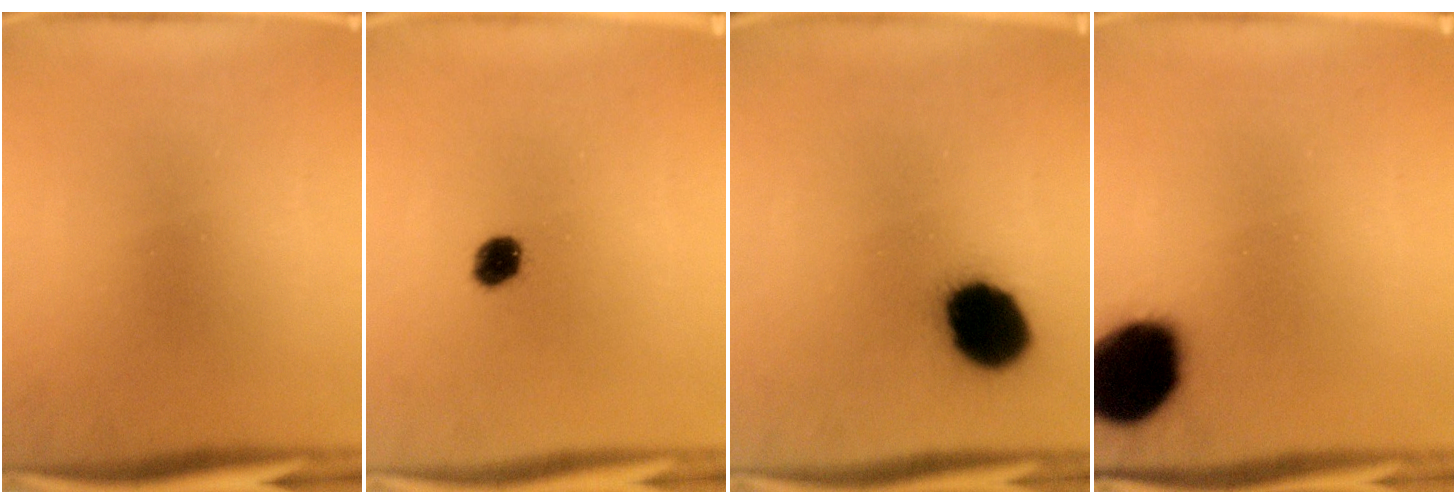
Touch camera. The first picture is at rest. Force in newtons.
{"total": 4.0}
{"total": 15.0}
{"total": 19.2}